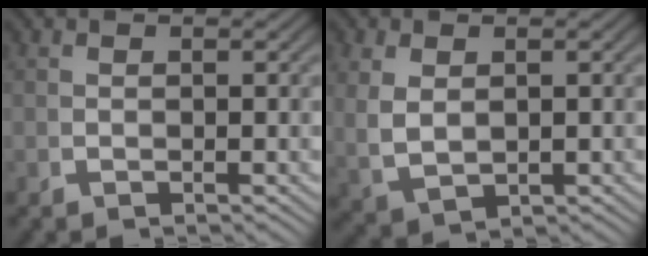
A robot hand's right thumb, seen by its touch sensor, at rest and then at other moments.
{"total": 3.7, "force": [0.5, 2.5, 2.6], "torque": [-0.070, -0.017, 0.031]}